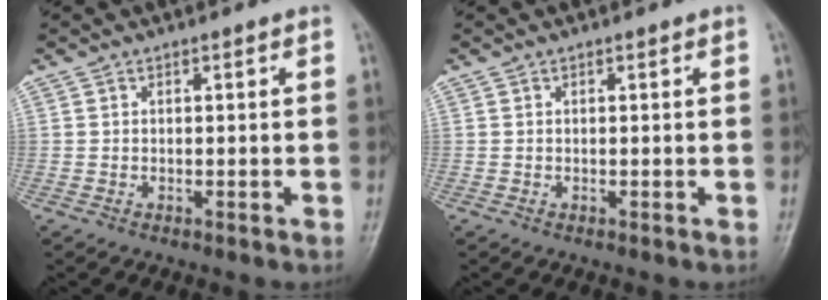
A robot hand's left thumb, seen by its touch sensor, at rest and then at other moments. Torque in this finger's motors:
{"motor_torque": [0.00, 0.00, 0.00, 0.00, 0.00]}